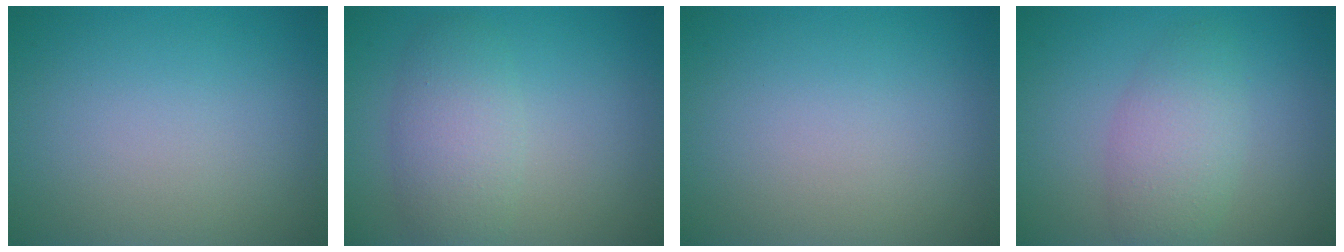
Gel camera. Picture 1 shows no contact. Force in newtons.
{"total": 3.8, "press": 3.8, "slide": 0.1}
{"total": 0.0}
{"total": 2.4, "press": 2.4, "slide": 0.2}